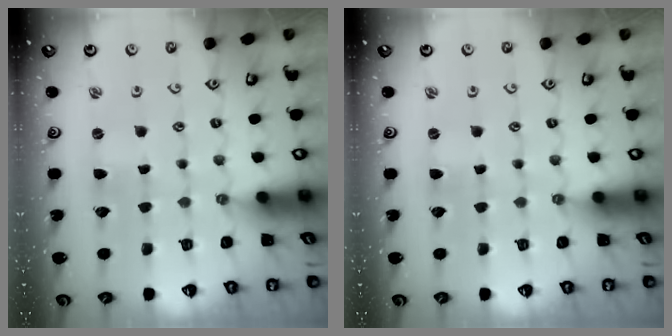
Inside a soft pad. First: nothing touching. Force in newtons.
{"total": 0.0}